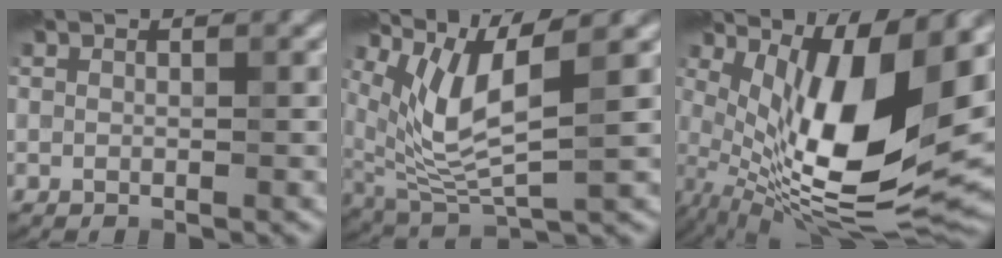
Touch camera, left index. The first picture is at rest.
{"total": 7.0, "force": [2.9, 1.8, 6.1], "torque": [-0.135, -0.010, 0.065]}
{"total": 13.4, "force": [2.2, 4.3, 12.5], "torque": [-0.213, -0.017, 0.042]}